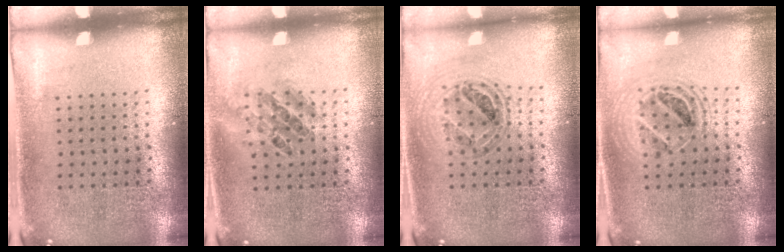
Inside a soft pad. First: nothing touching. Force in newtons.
{"total": 1.1, "press": 1.0, "slide": 0.5}
{"total": 0.8, "press": 0.8, "slide": 0.1}
{"total": 1.6, "press": 1.4, "slide": 0.7}